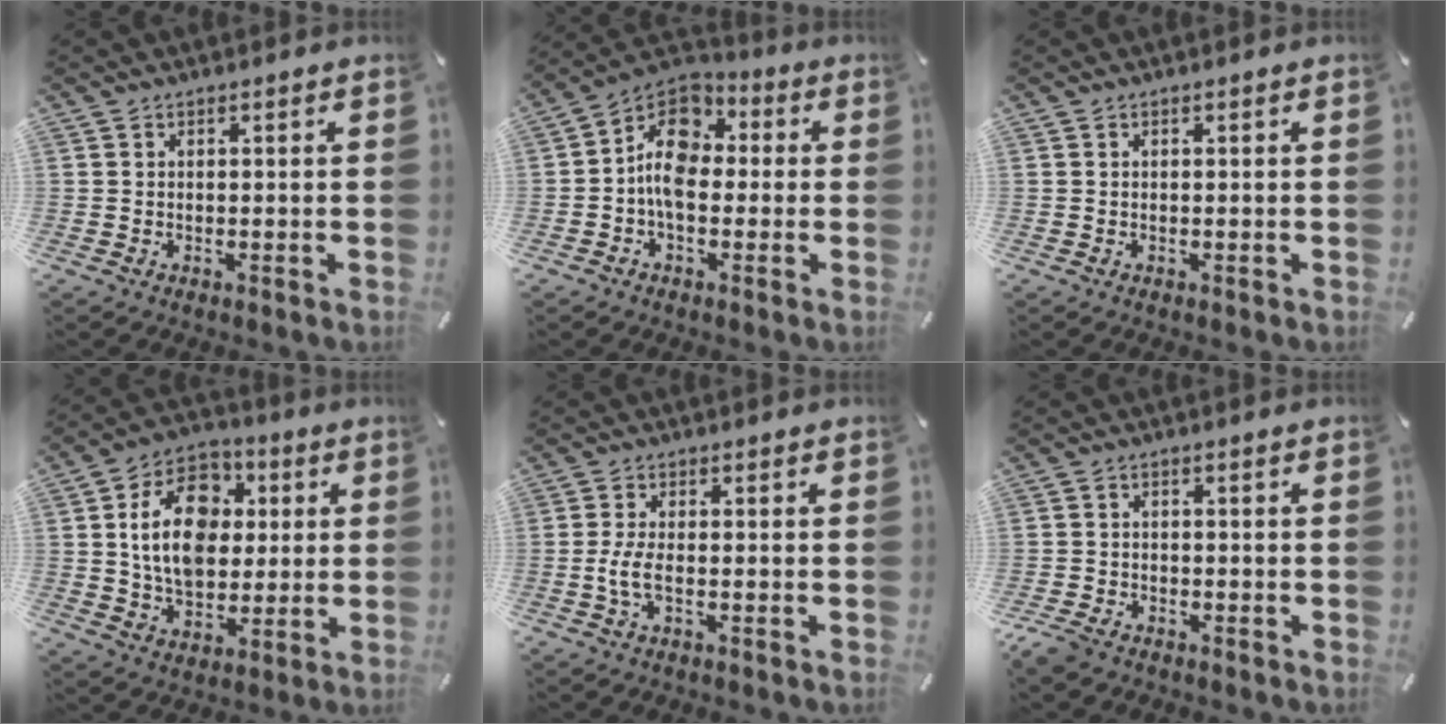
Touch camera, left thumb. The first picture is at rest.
{"total": 10.9, "force": [-0.8, 7.8, 7.5], "torque": [-0.141, 0.009, -0.016]}
{"total": 0.0}
{"total": 16.1, "force": [2.0, 12.2, 10.2], "torque": [-0.191, 0.012, 0.034]}
{"total": 4.3, "force": [-0.8, 1.5, 4.0], "torque": [-0.091, -0.006, -0.020]}
{"total": 3.3, "force": [-2.5, 1.9, 1.0], "torque": [-0.034, 0.009, -0.054]}